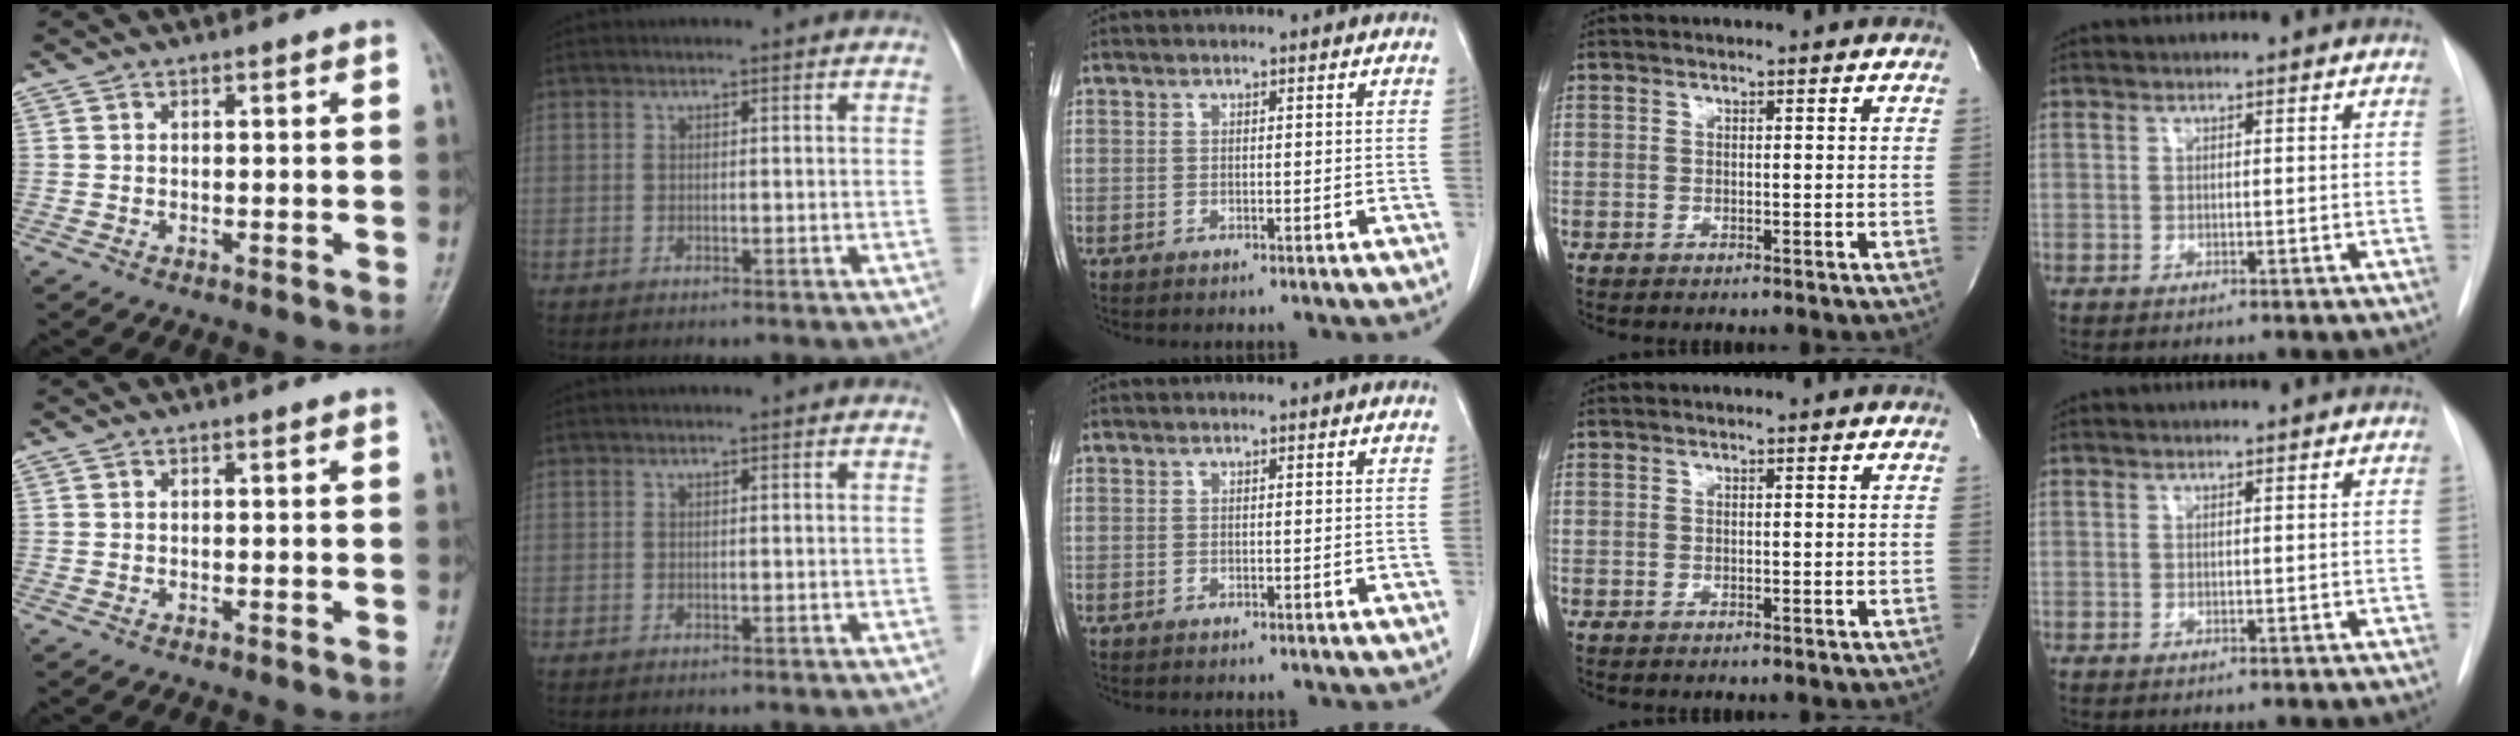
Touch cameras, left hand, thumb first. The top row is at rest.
{}